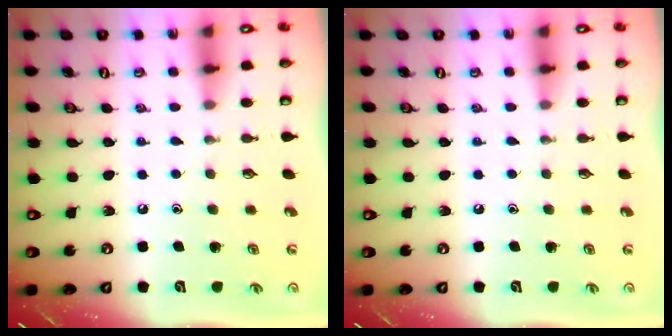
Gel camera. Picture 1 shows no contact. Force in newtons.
{"total": 0.0}